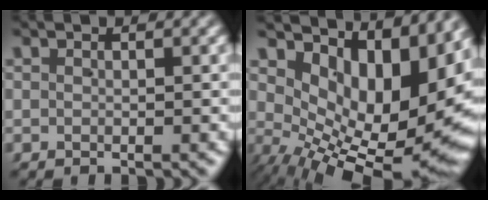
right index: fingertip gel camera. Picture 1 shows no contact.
{"total": 14.1, "force": [-1.4, 7.7, 11.7], "torque": [-0.173, -0.048, 0.011]}